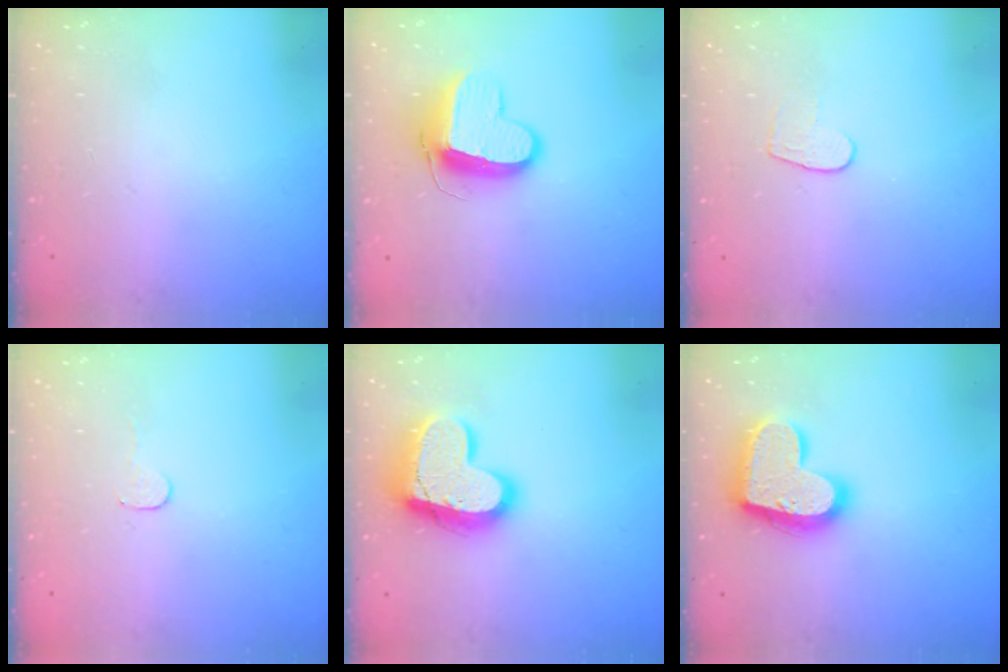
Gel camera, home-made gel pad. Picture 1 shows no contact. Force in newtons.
{"total": 11.3, "press": 11.3, "slide": 1.1}
{"total": 5.4, "press": 5.4, "slide": 0.3}
{"total": 2.8, "press": 2.8, "slide": 0.2}
{"total": 19.1, "press": 19.0, "slide": 1.8}
{"total": 20.0, "press": 20.0, "slide": 1.2}